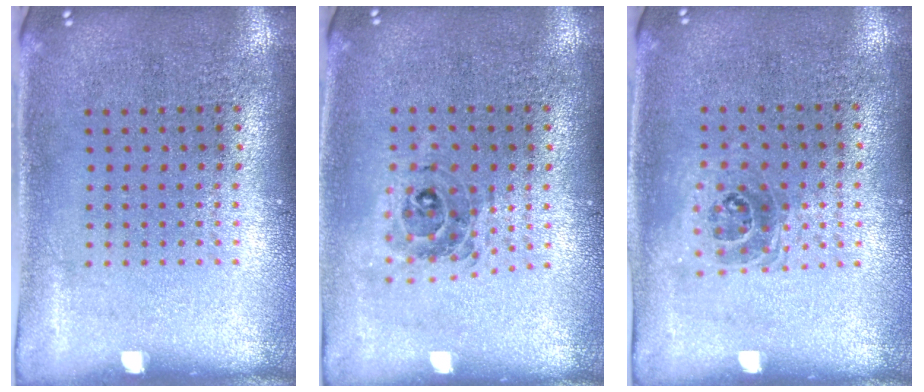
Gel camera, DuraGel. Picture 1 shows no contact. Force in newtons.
{"total": 0.5, "press": 0.5, "slide": 0.0}
{"total": 1.1, "press": 0.9, "slide": 0.5}